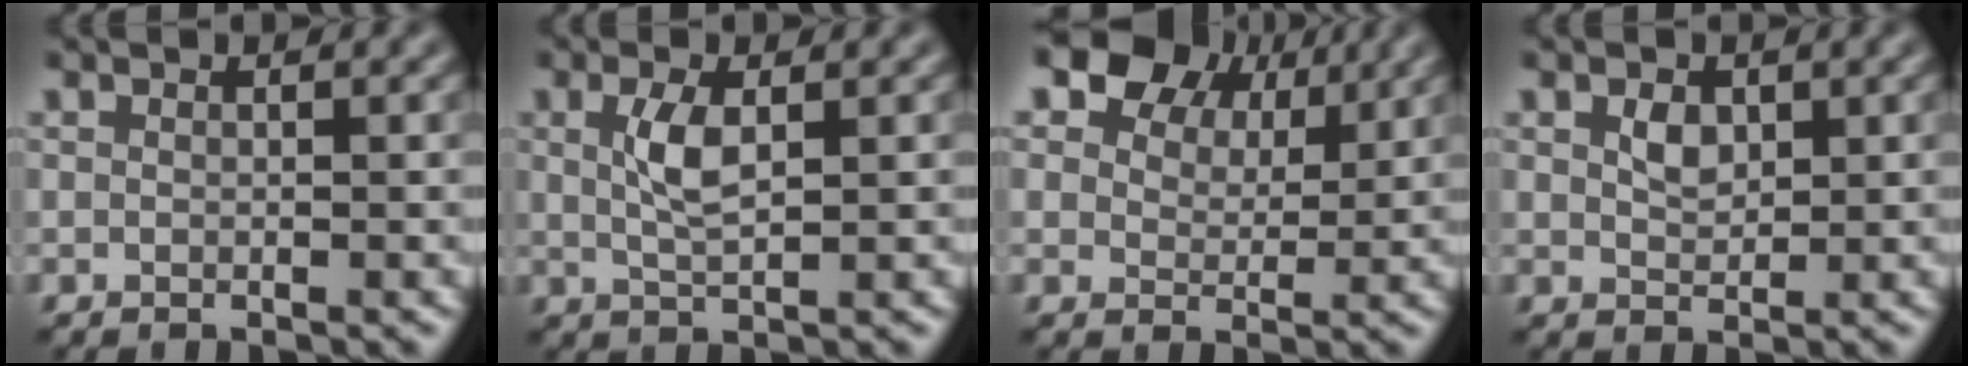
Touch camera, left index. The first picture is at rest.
{"total": 2.8, "force": [0.7, 1.0, 2.5], "torque": [-0.058, 0.003, 0.013]}
{"total": 7.9, "force": [5.3, 4.6, 3.5], "torque": [-0.073, 0.007, 0.090]}
{"total": 1.6, "force": [0.7, 1.1, 1.0], "torque": [-0.020, 0.001, 0.014]}